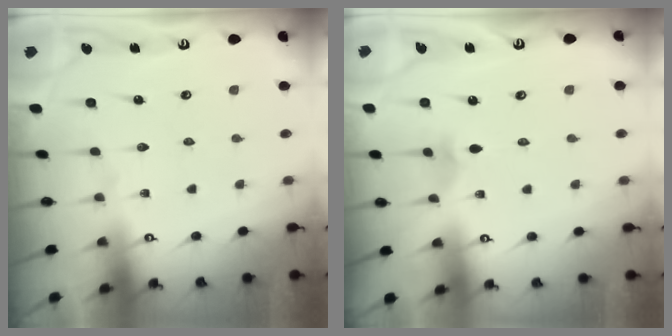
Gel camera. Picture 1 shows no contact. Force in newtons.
{"total": 2.2, "press": 2.1, "slide": 0.6}